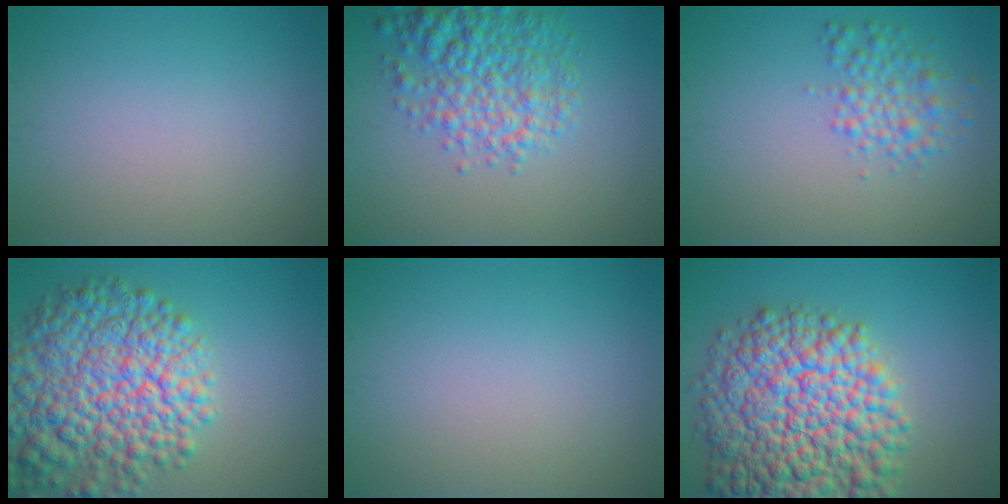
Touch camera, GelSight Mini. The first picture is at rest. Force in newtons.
{"total": 5.8, "press": 5.8, "slide": 0.3}
{"total": 2.9, "press": 2.9, "slide": 0.0}
{"total": 11.5, "press": 11.4, "slide": 0.6}
{"total": 0.0}
{"total": 14.7, "press": 14.7, "slide": 0.6}